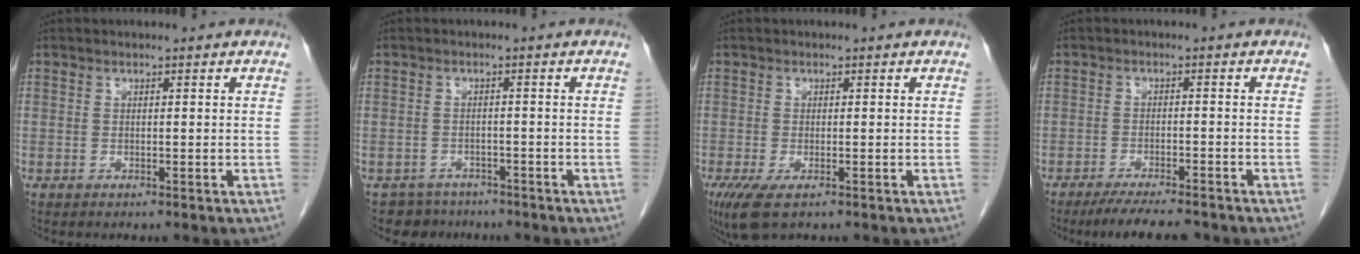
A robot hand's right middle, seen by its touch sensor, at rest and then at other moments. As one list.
[{"total": 3.7, "force": [-3.0, 2.1, -0.7], "torque": [0.012, 0.005, -0.048]}, {"total": 4.9, "force": [-2.9, 1.6, 3.6], "torque": [-0.072, -0.016, -0.048]}, {"total": 7.4, "force": [-6.4, 1.0, 3.5], "torque": [-0.053, -0.016, -0.101]}]